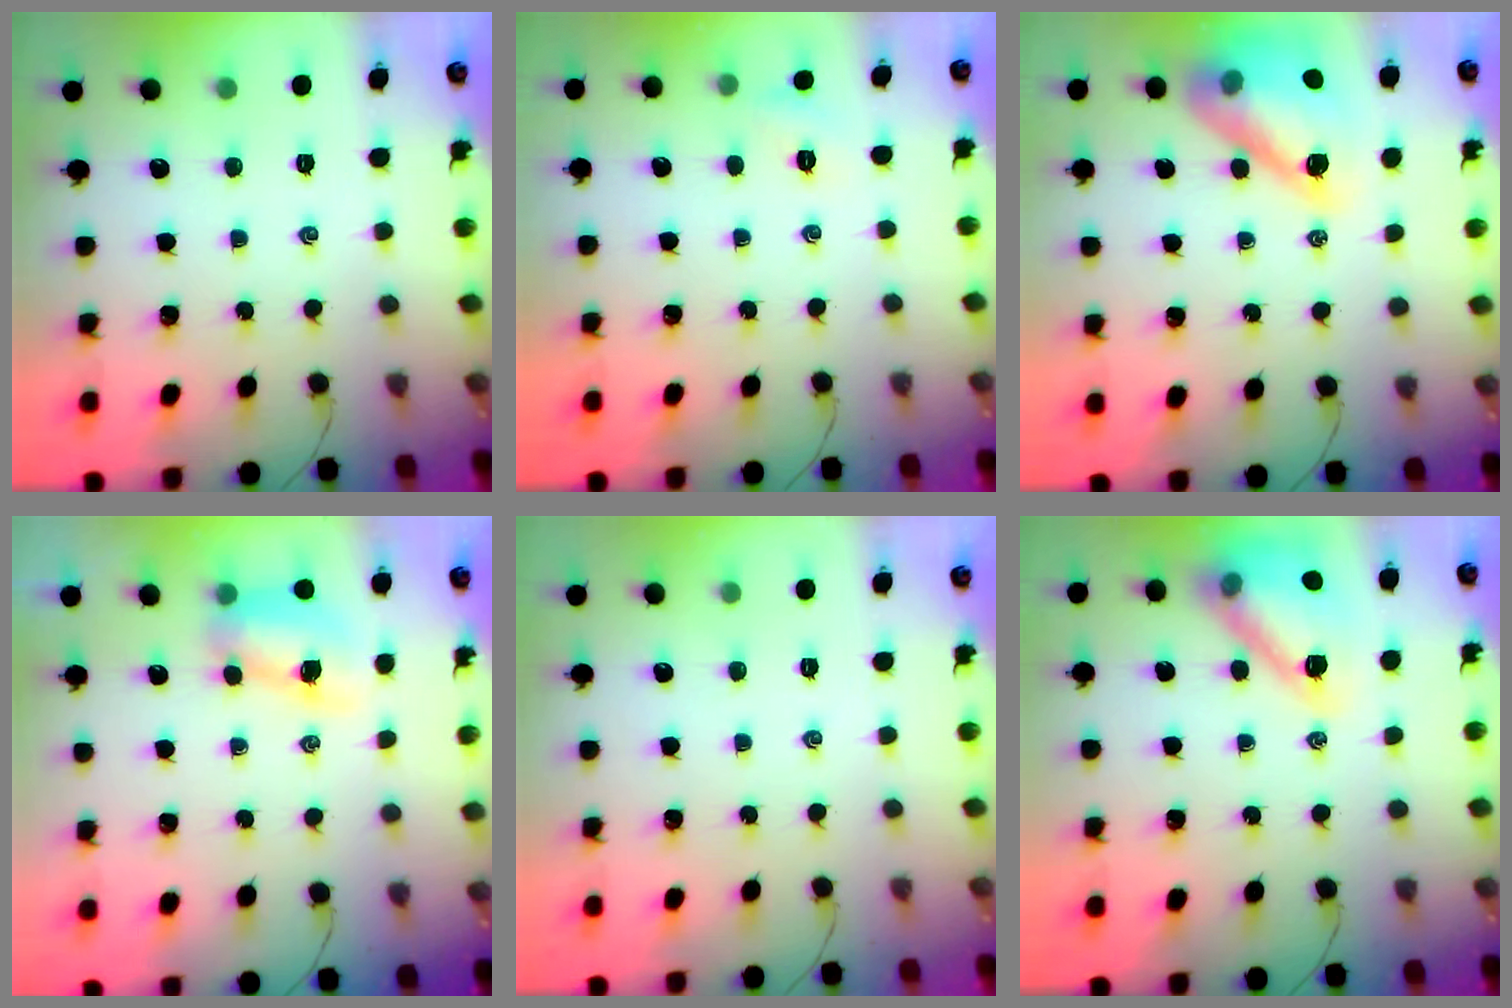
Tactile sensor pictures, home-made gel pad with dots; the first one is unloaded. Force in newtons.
{"total": 2.6, "press": 2.6, "slide": 0.6}
{"total": 17.7, "press": 17.1, "slide": 4.4}
{"total": 8.4, "press": 8.3, "slide": 1.2}
{"total": 0.0}
{"total": 16.7, "press": 16.7, "slide": 1.6}